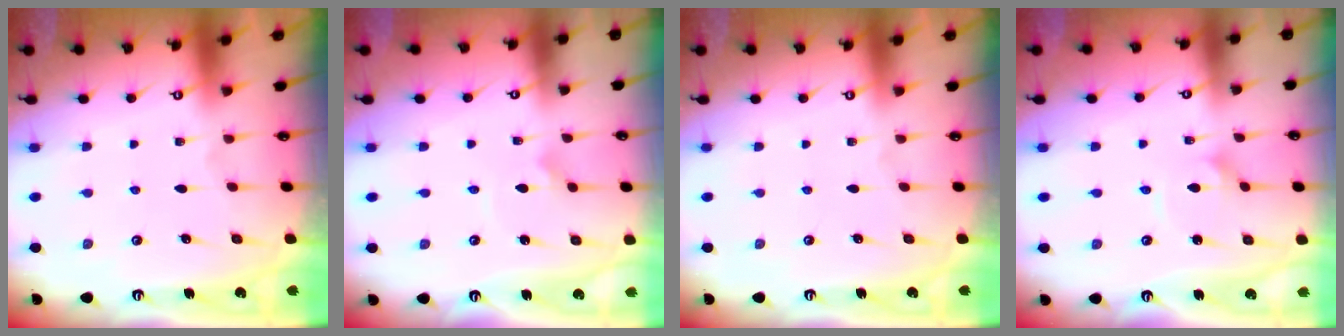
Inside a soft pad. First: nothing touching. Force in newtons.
{"total": 2.7, "press": 2.7, "slide": 0.2}
{"total": 0.0}
{"total": 2.2, "press": 2.2, "slide": 0.1}